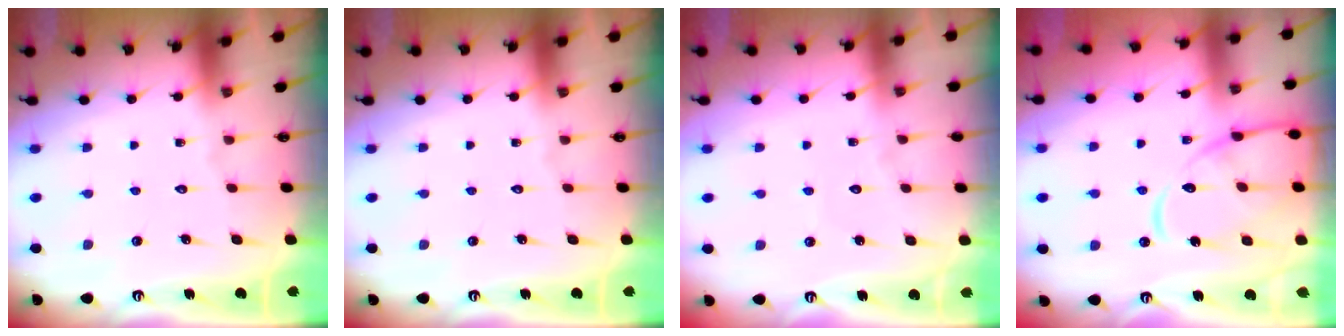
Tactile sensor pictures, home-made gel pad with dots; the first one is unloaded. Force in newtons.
{"total": 0.0}
{"total": 2.3, "press": 2.3, "slide": 0.2}
{"total": 14.6, "press": 14.5, "slide": 1.3}